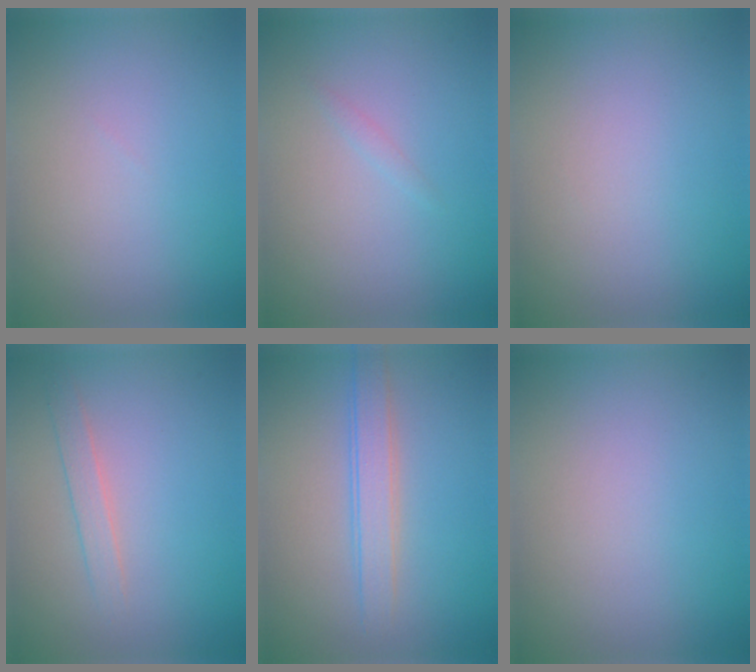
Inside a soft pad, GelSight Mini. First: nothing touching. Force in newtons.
{"total": 0.6, "press": 0.6, "slide": 0.0}
{"total": 0.0}
{"total": 1.5, "press": 1.5, "slide": 0.0}
{"total": 2.8, "press": 2.8, "slide": 0.1}
{"total": 0.0}